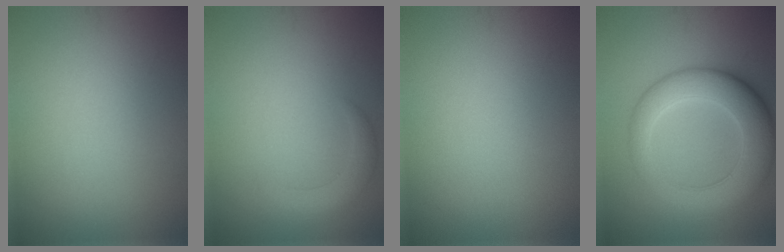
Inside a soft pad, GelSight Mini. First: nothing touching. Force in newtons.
{"total": 2.3, "press": 2.3, "slide": 0.0}
{"total": 0.0}
{"total": 8.0, "press": 8.0, "slide": 0.2}